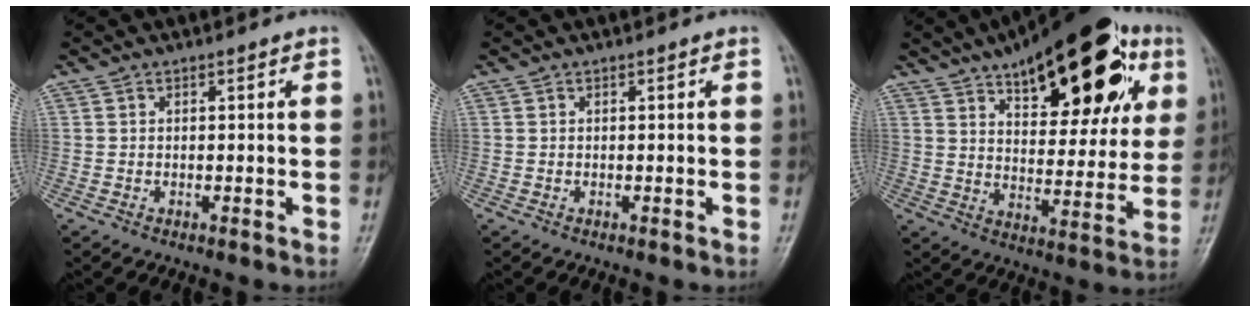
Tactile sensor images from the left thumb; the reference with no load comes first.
{"total": 0.0}
{"total": 27.1, "force": [13.3, 11.8, 20.5], "torque": [-0.254, -0.008, 0.195]}